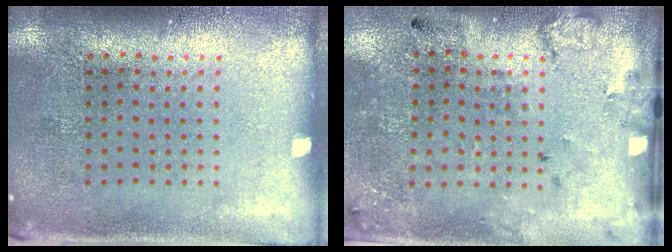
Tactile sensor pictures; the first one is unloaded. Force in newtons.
{"total": 2.2, "press": 1.4, "slide": 1.7}